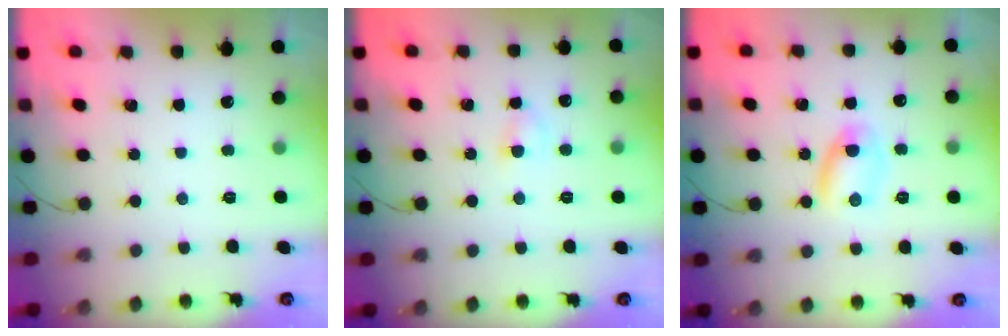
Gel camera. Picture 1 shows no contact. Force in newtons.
{"total": 3.3, "press": 3.0, "slide": 1.2}
{"total": 4.7, "press": 4.4, "slide": 1.5}